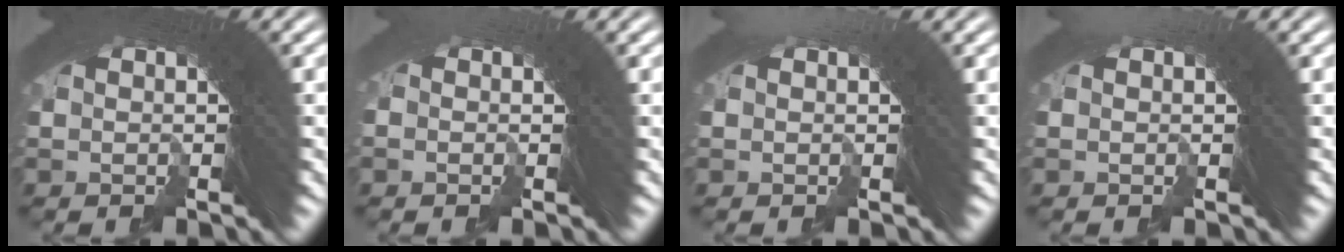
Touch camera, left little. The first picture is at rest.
{"total": 0.7, "force": [-0.6, -0.3, 0.0], "torque": [0.013, 0.013, -0.018]}
{"total": 0.0}
{"total": 0.0}